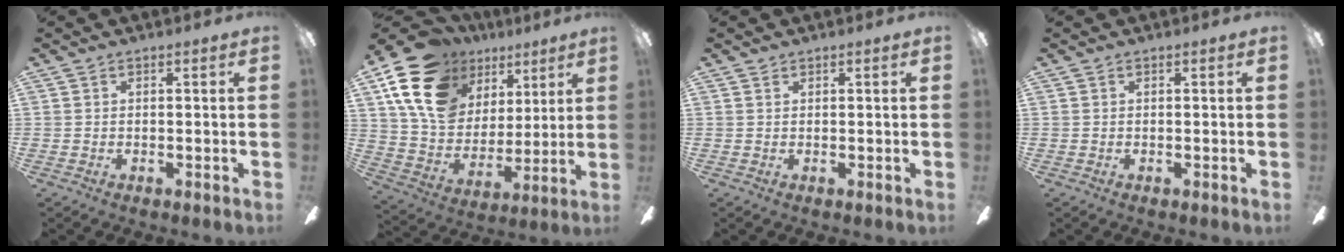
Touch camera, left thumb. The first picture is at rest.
{"total": 20.8, "force": [10.5, 14.7, 10.2], "torque": [-0.210, -0.035, 0.198]}
{"total": 0.6, "force": [0.5, 0.3, 0.2], "torque": [-0.005, 0.002, 0.009]}
{"total": 0.0}